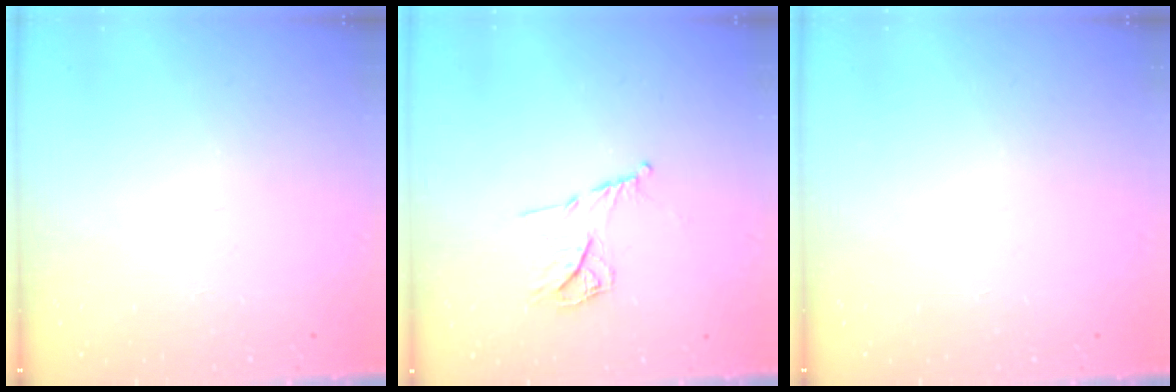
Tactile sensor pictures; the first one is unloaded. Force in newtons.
{"total": 9.8, "press": 9.8, "slide": 0.6}
{"total": 0.0}